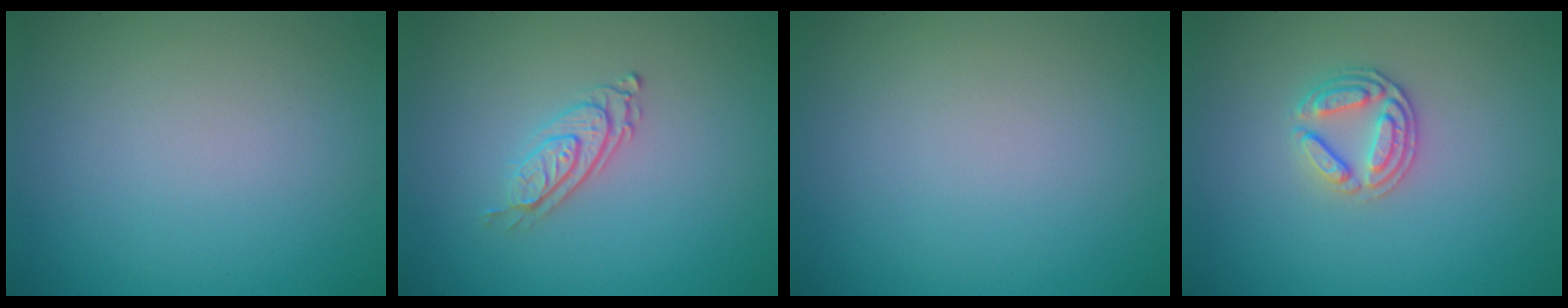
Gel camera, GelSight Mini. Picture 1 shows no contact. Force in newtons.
{"total": 2.8, "press": 2.0, "slide": 2.0}
{"total": 0.0}
{"total": 2.7, "press": 2.5, "slide": 0.8}